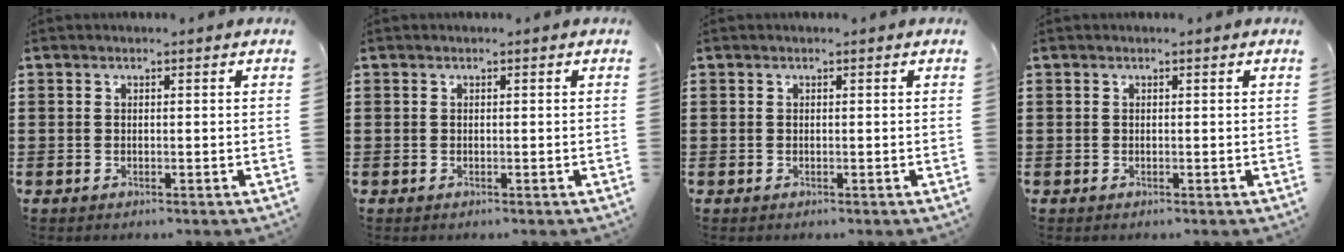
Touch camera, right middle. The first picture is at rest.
{"total": 0.0}
{"total": 0.0}
{"total": 0.0}